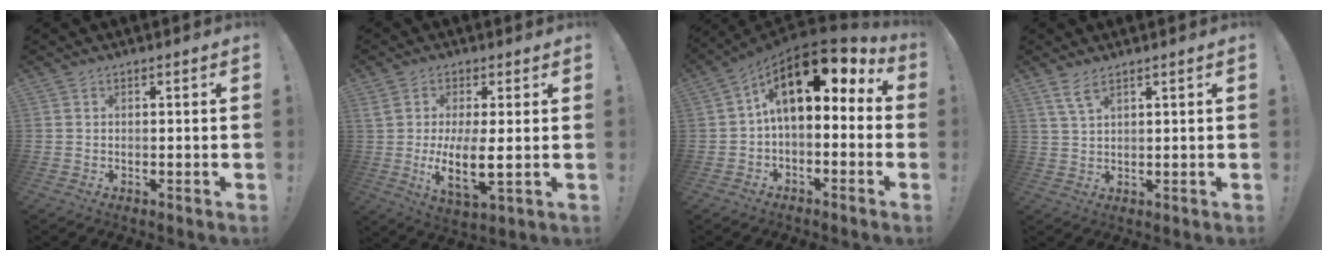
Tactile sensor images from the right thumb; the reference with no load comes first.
{"total": 10.0, "force": [0.6, 2.8, 9.5], "torque": [-0.172, -0.027, 0.009]}
{"total": 13.0, "force": [5.3, 6.1, 10.2], "torque": [-0.155, -0.036, 0.093]}
{"total": 4.3, "force": [2.9, 1.1, 3.0], "torque": [-0.057, -0.010, 0.054]}